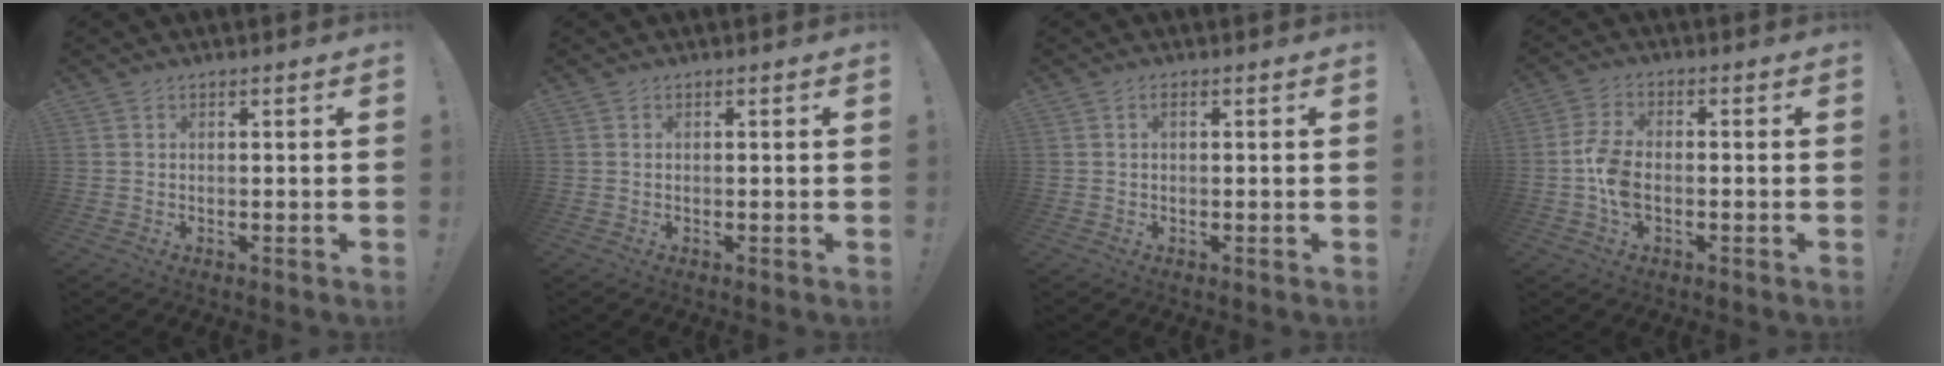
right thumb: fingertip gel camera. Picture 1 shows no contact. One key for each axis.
{"total": 0.0}
{"total": 1.0, "fx": 0.1, "fy": 0.6, "fz": 0.9, "tx": -0.024, "ty": 0.006, "tz": 0.003}
{"total": 8.3, "fx": -2.1, "fy": 4.7, "fz": 6.6, "tx": -0.150, "ty": 0.005, "tz": -0.033}